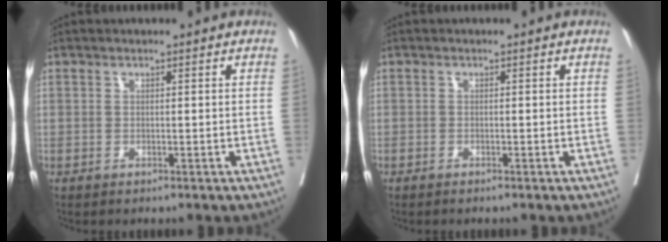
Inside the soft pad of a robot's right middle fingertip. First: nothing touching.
{"total": 0.9, "force": [-0.8, 0.1, 0.4], "torque": [-0.009, -0.003, -0.011]}